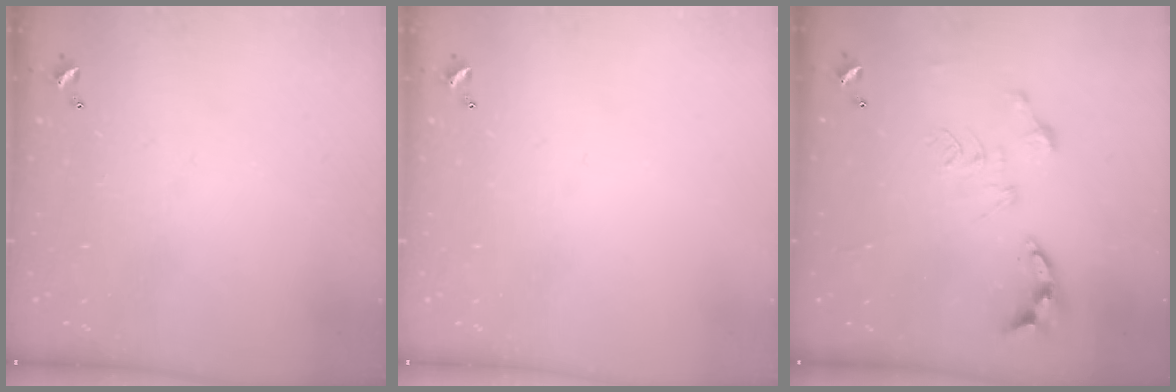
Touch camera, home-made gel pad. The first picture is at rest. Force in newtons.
{"total": 0.0}
{"total": 0.0}